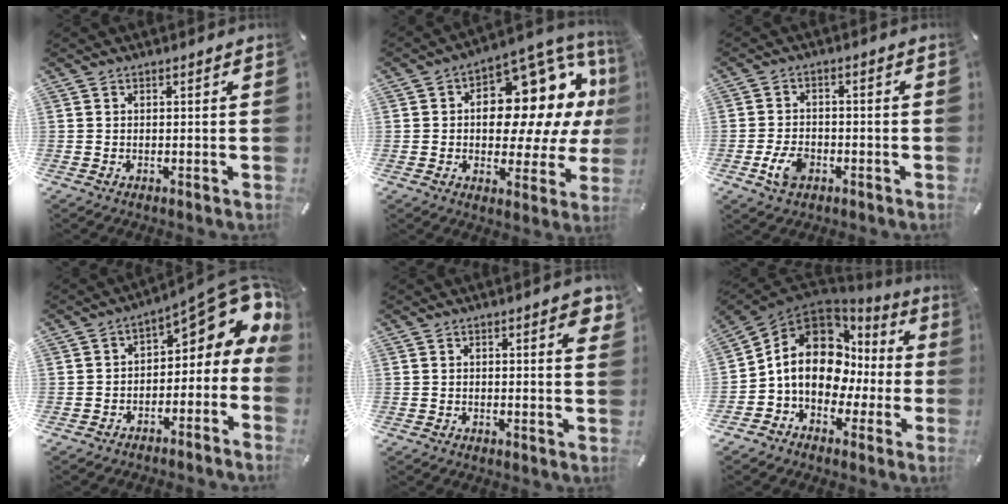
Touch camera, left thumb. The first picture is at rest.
{"total": 16.4, "force": [5.1, 10.3, 11.7], "torque": [-0.138, -0.054, 0.086]}
{"total": 6.0, "force": [-2.5, 4.0, 3.8], "torque": [-0.083, 0.008, -0.046]}
{"total": 11.2, "force": [4.5, 5.7, 8.5], "torque": [-0.106, -0.040, 0.069]}
{"total": 3.2, "force": [1.2, 0.8, 2.9], "torque": [-0.041, -0.002, 0.016]}
{"total": 15.4, "force": [0.7, 12.0, 9.6], "torque": [-0.180, -0.006, 0.013]}